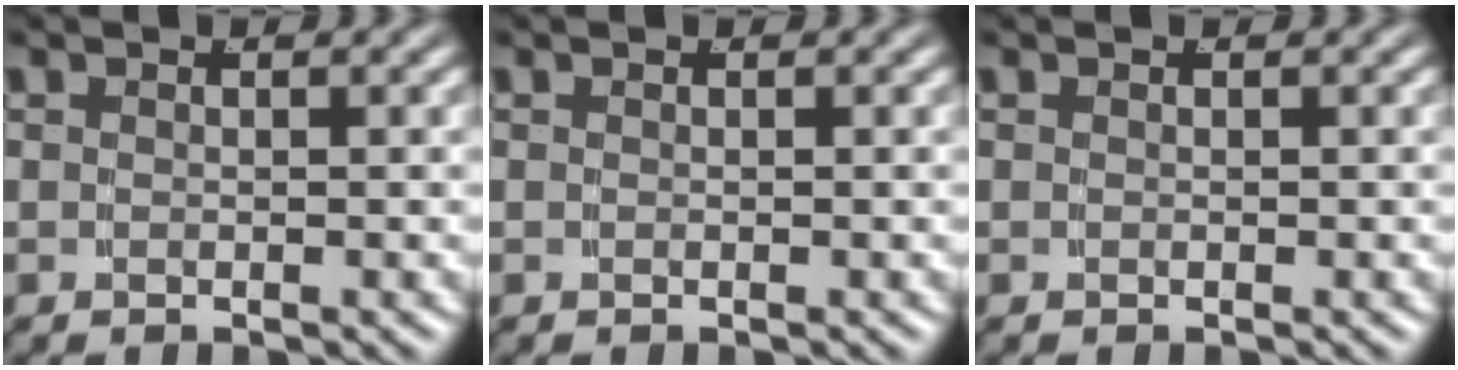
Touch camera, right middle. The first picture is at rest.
{"total": 0.0}
{"total": 0.0}